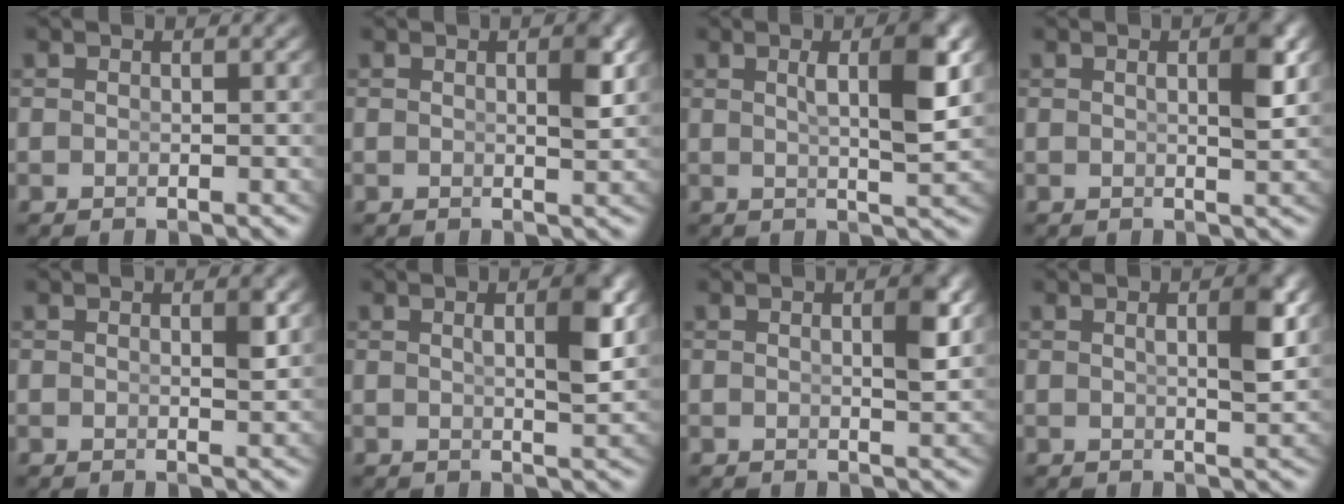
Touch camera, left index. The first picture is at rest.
{"total": 1.7, "force": [0.4, -0.1, 1.7], "torque": [-0.025, -0.010, 0.010]}
{"total": 4.3, "force": [0.9, 0.0, 4.2], "torque": [-0.064, -0.008, 0.023]}
{"total": 2.5, "force": [0.5, 0.0, 2.4], "torque": [-0.037, -0.009, 0.013]}
{"total": 1.0, "force": [0.3, -0.1, 0.9], "torque": [-0.012, -0.008, 0.007]}
{"total": 3.1, "force": [0.7, -0.2, 3.0], "torque": [-0.045, -0.010, 0.017]}
{"total": 2.1, "force": [0.4, 0.0, 2.1], "torque": [-0.032, -0.010, 0.010]}
{"total": 2.8, "force": [0.5, -0.1, 2.7], "torque": [-0.041, -0.009, 0.015]}